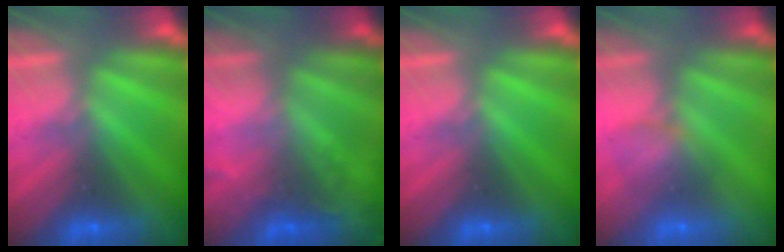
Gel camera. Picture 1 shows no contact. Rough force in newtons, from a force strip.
{"total": 2.3}
{"total": 0.0}
{"total": 3.0}